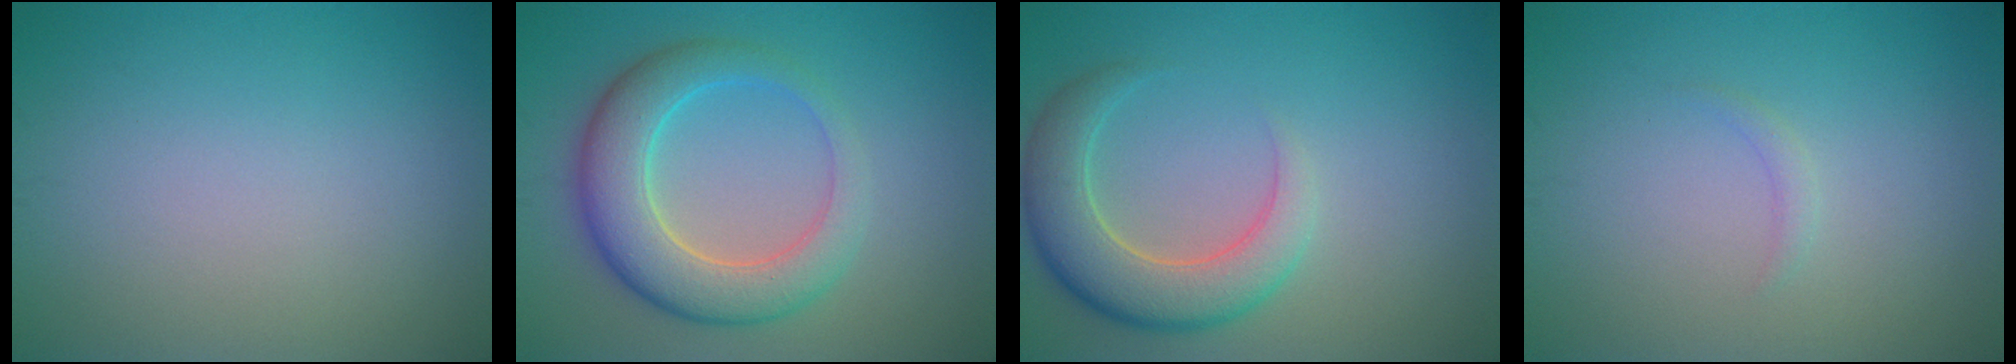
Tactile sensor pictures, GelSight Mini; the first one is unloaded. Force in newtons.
{"total": 6.7, "press": 6.7, "slide": 0.4}
{"total": 5.7, "press": 5.7, "slide": 0.6}
{"total": 0.7, "press": 0.7, "slide": 0.0}